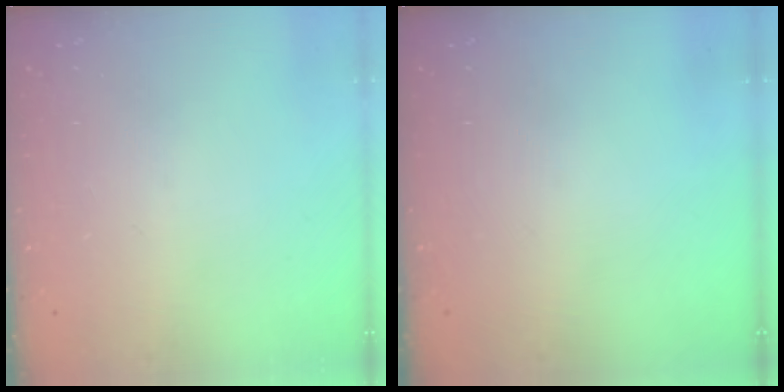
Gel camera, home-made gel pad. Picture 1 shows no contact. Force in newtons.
{"total": 0.0}